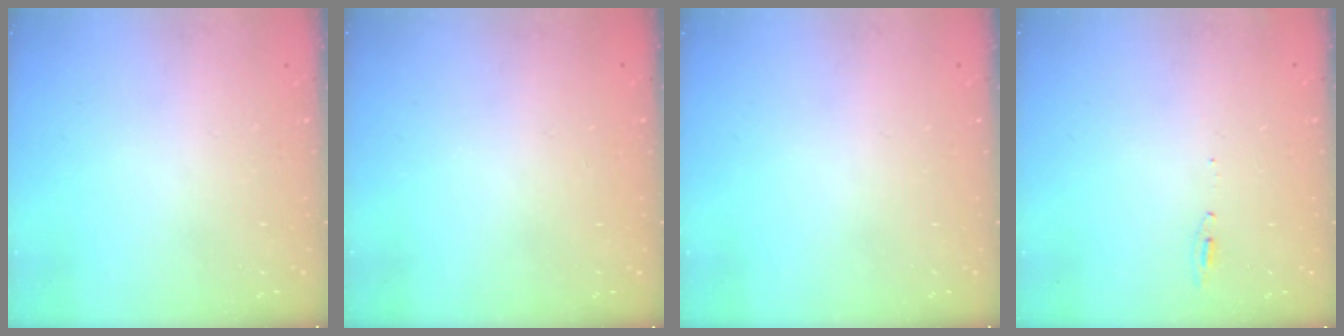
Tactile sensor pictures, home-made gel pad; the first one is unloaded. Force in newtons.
{"total": 0.0}
{"total": 0.0}
{"total": 4.8, "press": 4.6, "slide": 1.6}